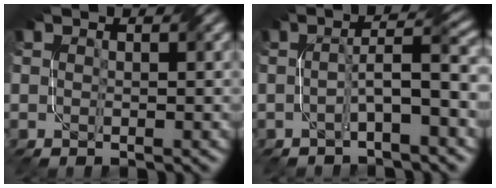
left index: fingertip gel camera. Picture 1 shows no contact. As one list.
[{"total": 4.2, "force": [-1.1, 0.5, 4.0], "torque": [-0.069, 0.019, -0.023]}]